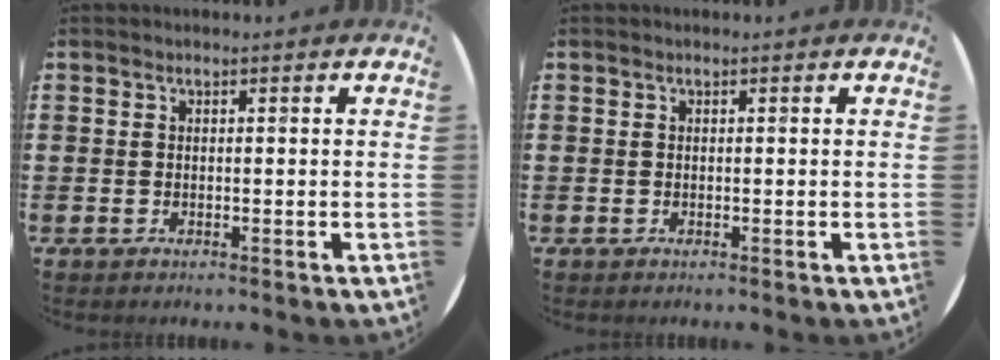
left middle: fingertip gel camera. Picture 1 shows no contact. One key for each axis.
{"total": 0.0}